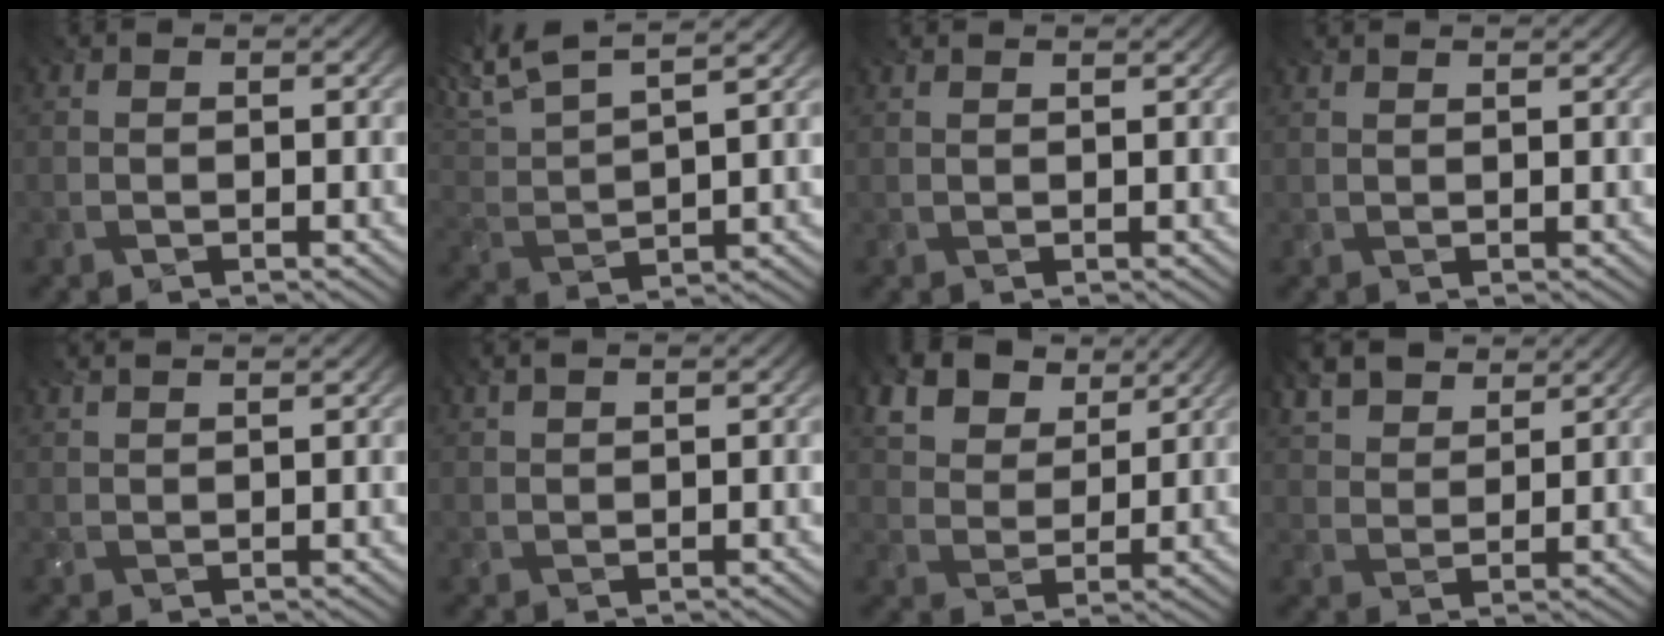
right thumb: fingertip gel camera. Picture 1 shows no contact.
{"total": 7.8, "force": [5.4, 2.2, 5.2], "torque": [-0.121, 0.021, 0.098]}
{"total": 1.6, "force": [1.4, 0.1, 0.8], "torque": [-0.011, -0.002, 0.017]}
{"total": 1.9, "force": [1.7, 0.2, 0.9], "torque": [-0.015, -0.003, 0.020]}
{"total": 3.7, "force": [3.1, 0.6, 2.0], "torque": [-0.029, 0.006, 0.036]}
{"total": 2.6, "force": [2.1, 0.3, 1.5], "torque": [-0.021, 0.002, 0.026]}
{"total": 10.9, "force": [6.7, 6.4, 5.8], "torque": [-0.157, -0.007, 0.120]}
{"total": 9.2, "force": [6.9, 3.8, 4.8], "torque": [-0.135, -0.002, 0.122]}